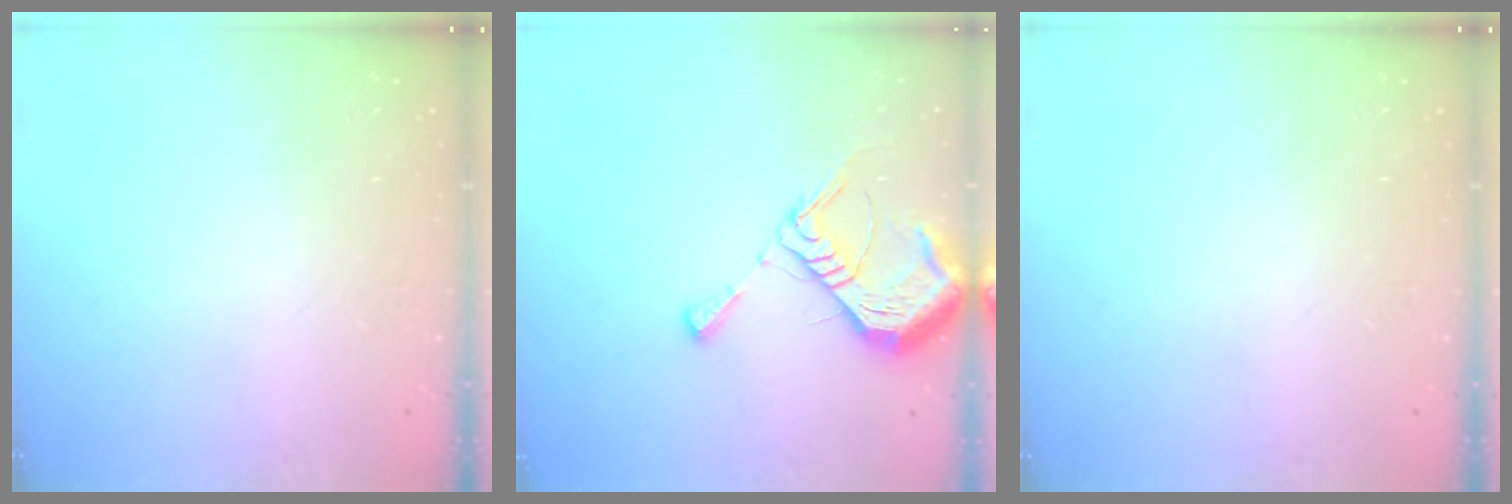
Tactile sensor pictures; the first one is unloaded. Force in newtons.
{"total": 10.2, "press": 10.2, "slide": 1.1}
{"total": 0.0}